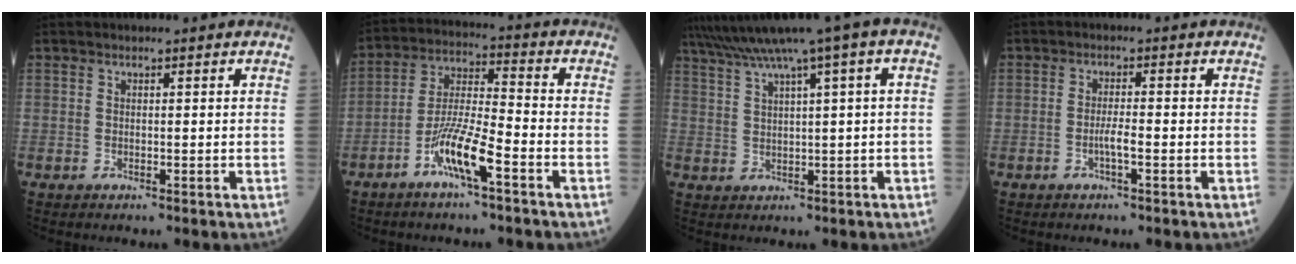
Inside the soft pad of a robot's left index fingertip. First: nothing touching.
{"total": 8.9, "force": [-4.8, 0.8, 7.5], "torque": [-0.155, -0.001, -0.094]}
{"total": 8.5, "force": [5.0, -1.0, 6.8], "torque": [-0.116, 0.035, 0.086]}
{"total": 2.2, "force": [-1.0, 0.1, 2.0], "torque": [-0.037, -0.002, -0.021]}